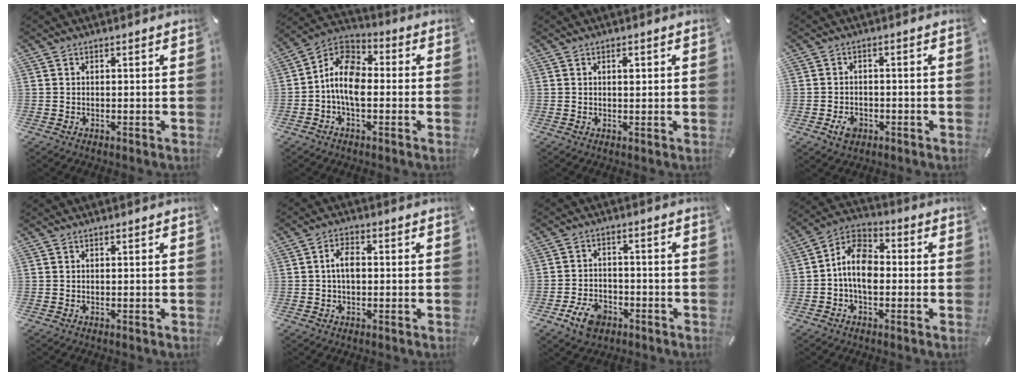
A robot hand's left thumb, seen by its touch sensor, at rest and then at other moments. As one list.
[{"total": 9.9, "force": [-2.3, 6.2, 7.4], "torque": [-0.169, 0.001, -0.046]}, {"total": 1.6, "force": [0.4, 0.9, 1.3], "torque": [-0.012, -0.003, 0.003]}, {"total": 4.0, "force": [-1.8, 2.9, 2.1], "torque": [-0.049, 0.004, -0.036]}, {"total": 0.0}, {"total": 4.4, "force": [0.0, 2.6, 3.5], "torque": [-0.068, 0.009, -0.001]}, {"total": 7.0, "force": [-3.8, 4.8, 3.5], "torque": [-0.076, 0.020, -0.072]}, {"total": 9.7, "force": [-1.7, 6.3, 7.2], "torque": [-0.157, 0.013, -0.032]}]